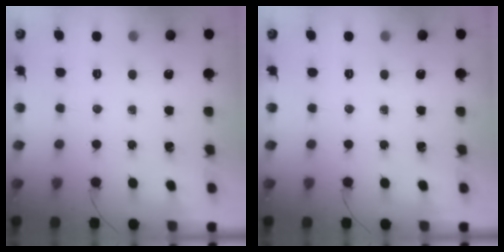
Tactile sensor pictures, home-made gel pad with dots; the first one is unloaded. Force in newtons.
{"total": 0.0}